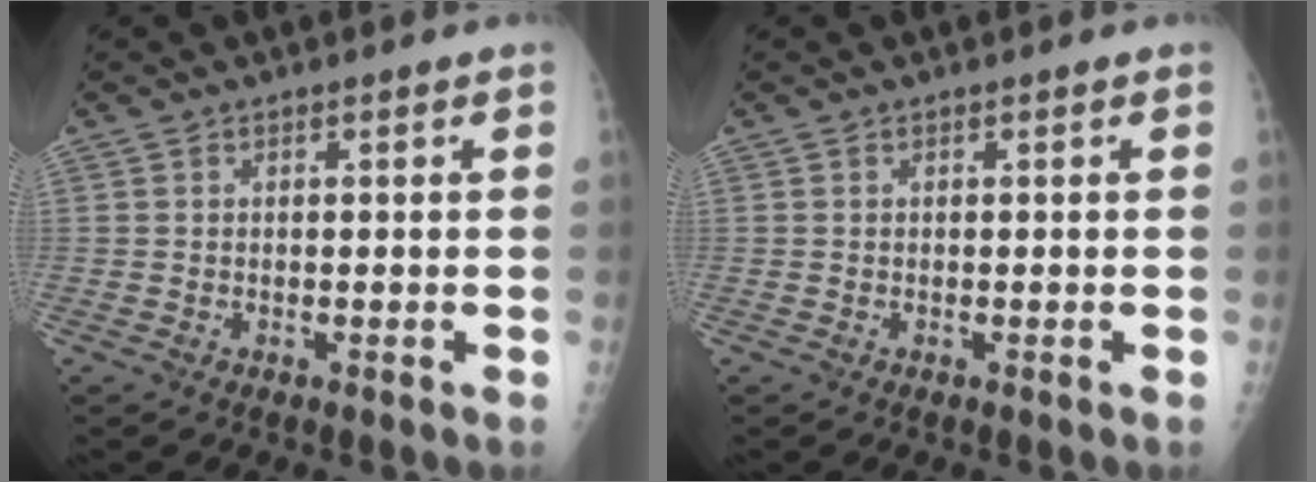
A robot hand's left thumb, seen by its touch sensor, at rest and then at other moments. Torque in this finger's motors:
{"motor_torque": [0.00, 0.00, -0.03, -0.03, 0.00]}